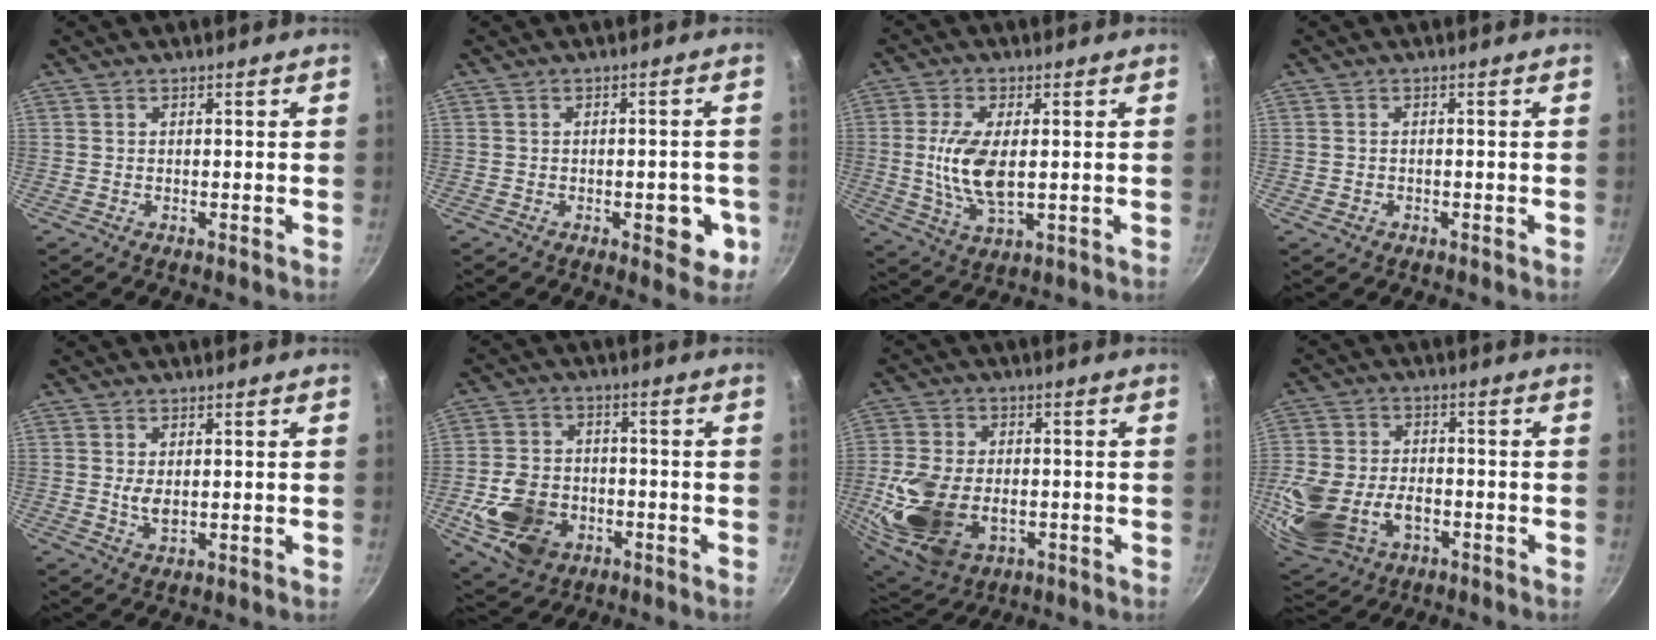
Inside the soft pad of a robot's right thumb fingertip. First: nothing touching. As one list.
[{"total": 6.5, "force": [-1.9, 3.3, 5.3], "torque": [-0.040, 0.010, -0.022]}, {"total": 10.5, "force": [0.4, 5.0, 9.2], "torque": [-0.184, -0.009, 0.010]}, {"total": 1.3, "force": [-0.5, 1.0, 0.5], "torque": [-0.008, 0.001, -0.007]}, {"total": 3.0, "force": [0.4, 1.6, 2.5], "torque": [-0.045, -0.006, 0.011]}, {"total": 12.9, "force": [-3.9, 9.7, 7.6], "torque": [-0.128, 0.019, -0.063]}, {"total": 16.7, "force": [-3.1, 11.2, 12.1], "torque": [-0.243, 0.005, -0.042]}, {"total": 17.1, "force": [-4.4, 11.8, 11.5], "torque": [-0.242, 0.021, -0.071]}]